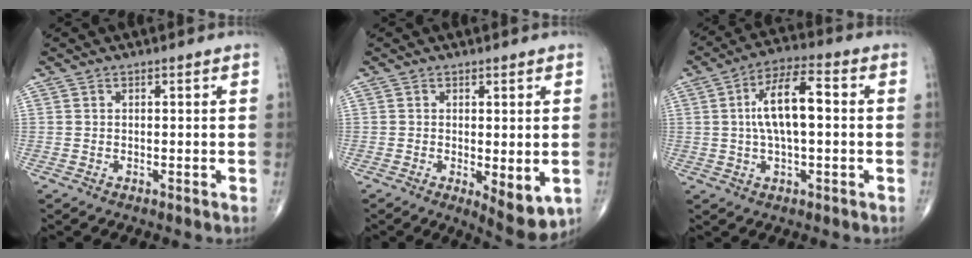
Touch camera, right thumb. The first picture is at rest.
{"total": 6.9, "force": [-1.4, 2.6, 6.2], "torque": [-0.083, -0.020, -0.013]}
{"total": 11.1, "force": [0.9, 4.2, 10.2], "torque": [-0.187, 0.025, 0.009]}